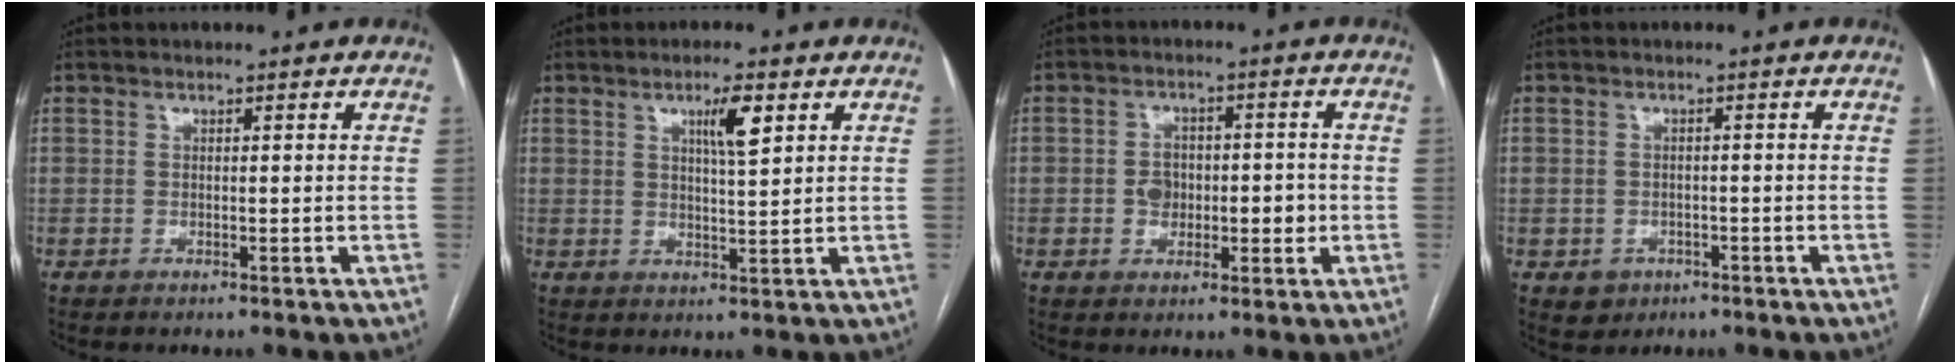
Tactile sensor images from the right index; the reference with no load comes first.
{"total": 4.9, "force": [2.3, 0.5, 4.3], "torque": [-0.072, 0.000, 0.039]}
{"total": 5.6, "force": [-0.6, 3.8, 4.1], "torque": [-0.055, 0.019, -0.003]}
{"total": 3.4, "force": [-1.4, 3.0, 0.6], "torque": [-0.001, 0.009, -0.012]}